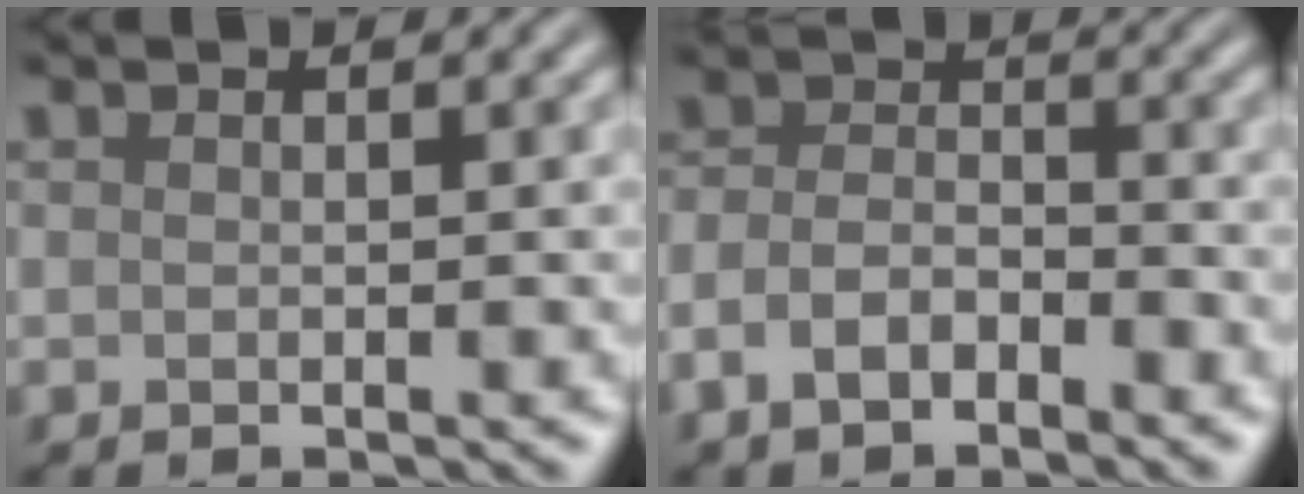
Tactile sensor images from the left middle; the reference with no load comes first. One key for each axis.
{"total": 3.6, "fx": -2.1, "fy": 2.0, "fz": 2.2, "tx": -0.041, "ty": 0.004, "tz": -0.049}